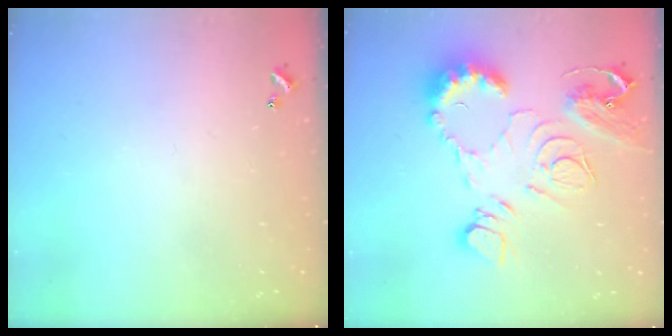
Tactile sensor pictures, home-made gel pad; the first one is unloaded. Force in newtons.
{"total": 16.1, "press": 16.0, "slide": 1.5}